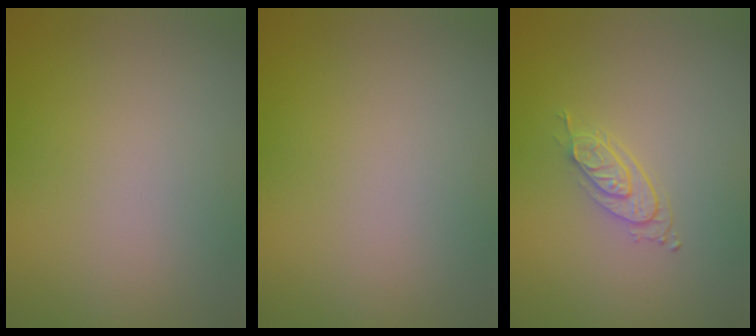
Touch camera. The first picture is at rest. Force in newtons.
{"total": 0.0}
{"total": 2.0, "press": 1.4, "slide": 1.4}